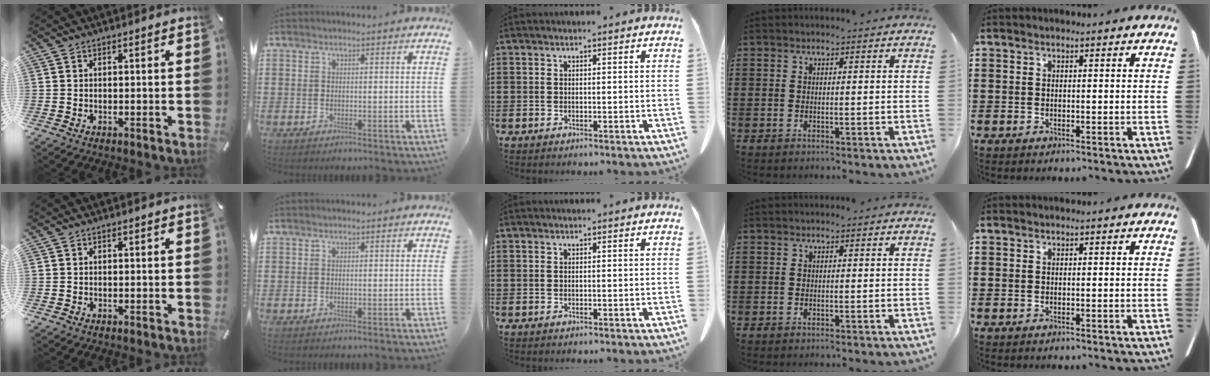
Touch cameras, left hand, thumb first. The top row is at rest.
{}